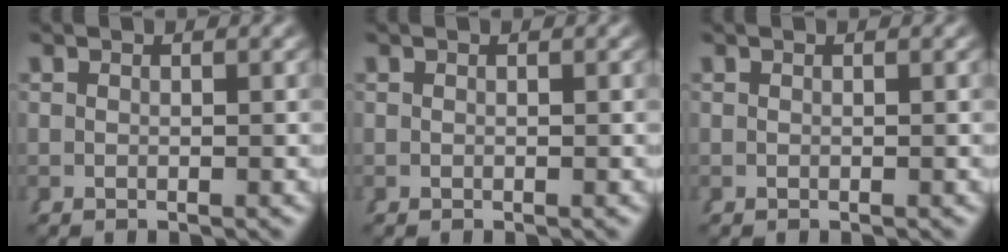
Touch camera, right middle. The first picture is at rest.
{"total": 0.0}
{"total": 0.0}